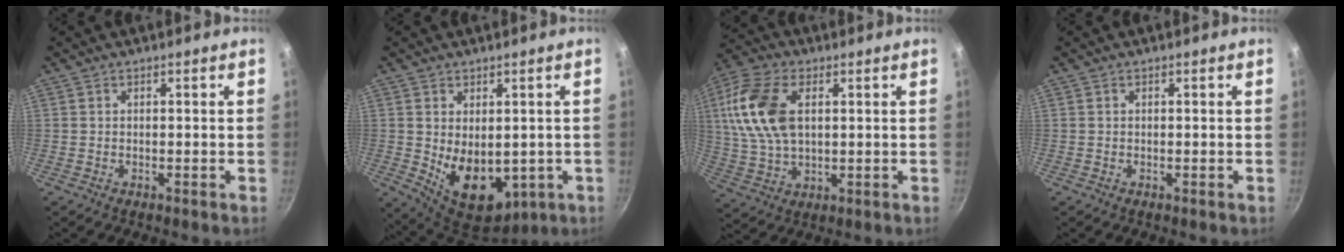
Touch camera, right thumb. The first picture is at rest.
{"total": 13.1, "force": [-1.1, 8.7, 9.7], "torque": [-0.125, -0.025, 0.013]}
{"total": 15.1, "force": [3.4, 9.0, 11.6], "torque": [-0.223, 0.000, 0.064]}
{"total": 0.0}